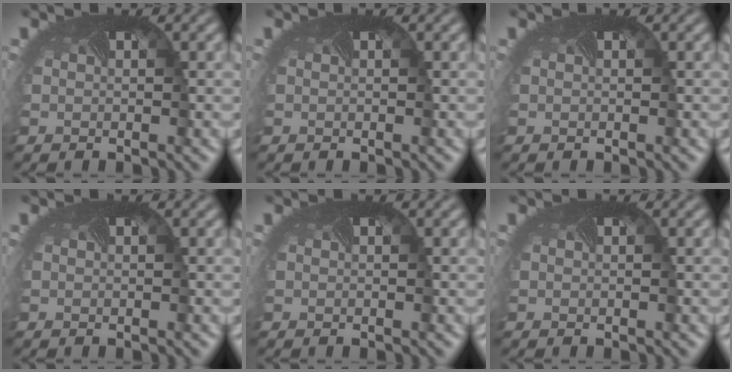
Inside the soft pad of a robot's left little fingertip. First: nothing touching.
{"total": 0.0}
{"total": 0.0}
{"total": 0.0}
{"total": 0.0}
{"total": 0.0}